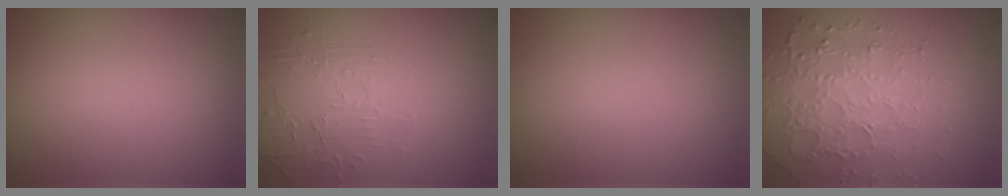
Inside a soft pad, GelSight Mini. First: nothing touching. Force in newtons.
{"total": 1.9, "press": 1.0, "slide": 1.6}
{"total": 0.0}
{"total": 4.9, "press": 4.3, "slide": 2.3}